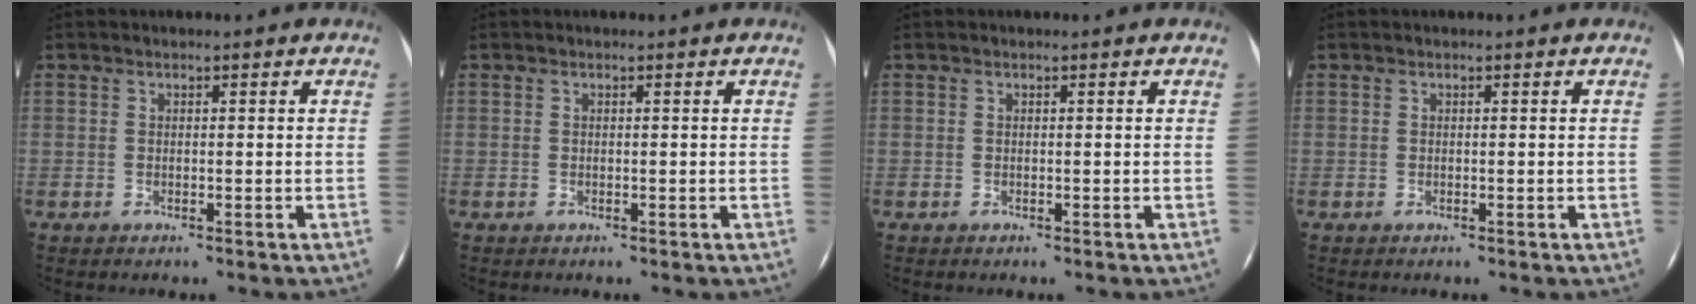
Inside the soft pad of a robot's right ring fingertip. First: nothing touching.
{"total": 0.0}
{"total": 0.0}
{"total": 0.0}